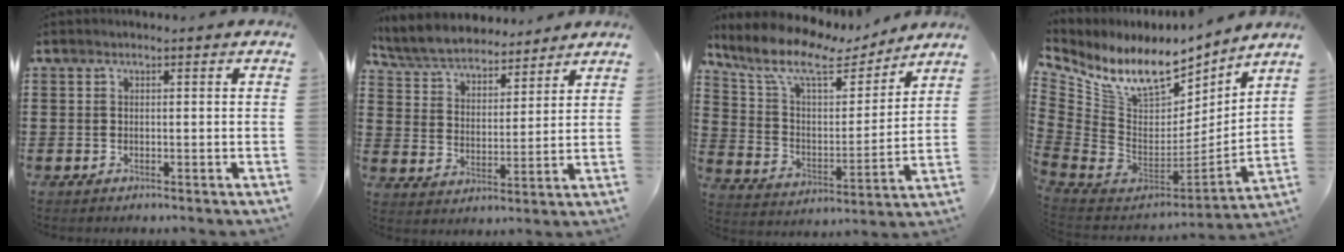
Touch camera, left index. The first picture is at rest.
{"total": 6.2, "force": [6.0, 1.1, 1.1], "torque": [-0.051, -0.030, 0.106]}
{"total": 11.1, "force": [8.3, 3.6, 6.4], "torque": [-0.158, -0.035, 0.141]}
{"total": 11.9, "force": [7.4, 5.9, 7.2], "torque": [-0.170, -0.055, 0.129]}